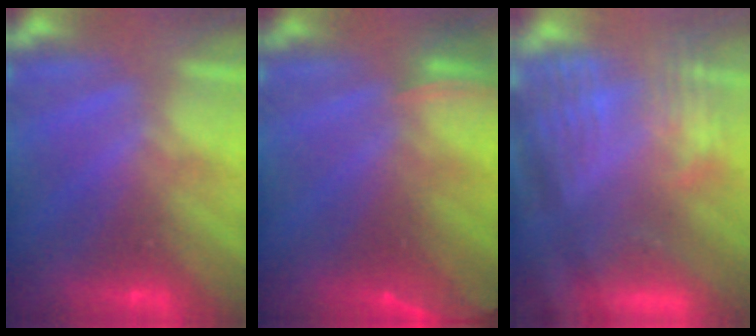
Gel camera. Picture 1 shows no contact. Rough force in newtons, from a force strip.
{"total": 2.6}
{"total": 12.7}